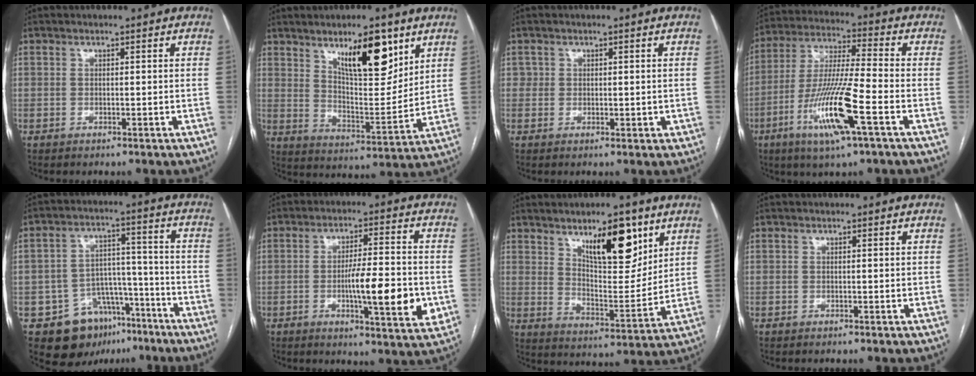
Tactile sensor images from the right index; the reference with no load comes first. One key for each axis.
{"total": 12.8, "fx": 7.4, "fy": 3.7, "fz": 9.8, "tx": -0.154, "ty": -0.004, "tz": 0.130}
{"total": 2.2, "fx": 0.4, "fy": 2.0, "fz": 0.8, "tx": -0.005, "ty": 0.001, "tz": 0.007}
{"total": 14.4, "fx": -5.8, "fy": 0.6, "fz": 13.2, "tx": -0.266, "ty": -0.017, "tz": -0.109}
{"total": 13.2, "fx": -7.9, "fy": 9.2, "fz": 5.2, "tx": -0.068, "ty": 0.050, "tz": -0.112}
{"total": 12.4, "fx": -2.6, "fy": 2.0, "fz": 12.0, "tx": -0.179, "ty": -0.004, "tz": -0.039}
{"total": 12.8, "fx": 7.3, "fy": 4.1, "fz": 9.7, "tx": -0.149, "ty": -0.005, "tz": 0.126}
{"total": 0.0}